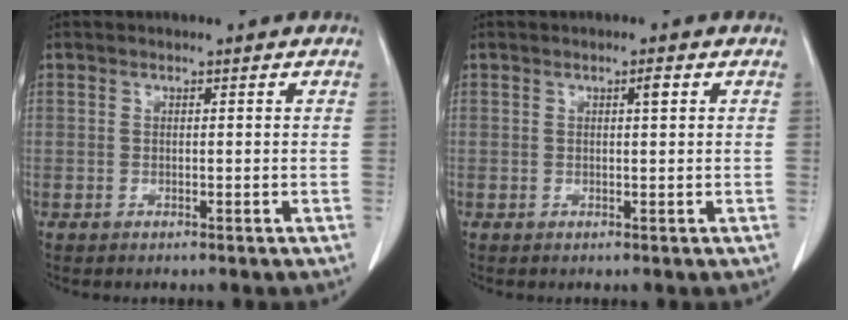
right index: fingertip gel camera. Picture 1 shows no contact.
{"total": 1.1, "force": [0.4, 0.1, 1.0], "torque": [-0.018, 0.001, 0.006]}